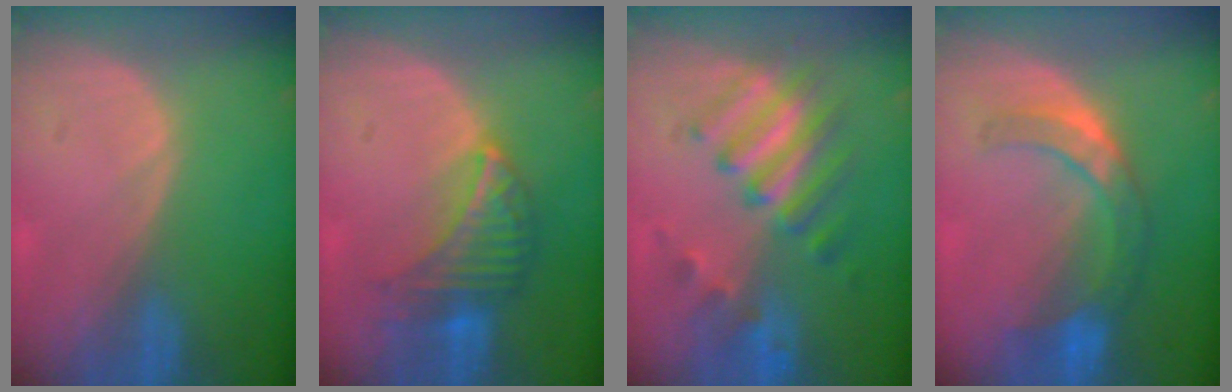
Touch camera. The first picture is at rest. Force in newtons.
{"total": 6.8, "press": 6.7, "slide": 1.5}
{"total": 7.6, "press": 7.5, "slide": 1.1}
{"total": 7.6, "press": 6.7, "slide": 3.6}